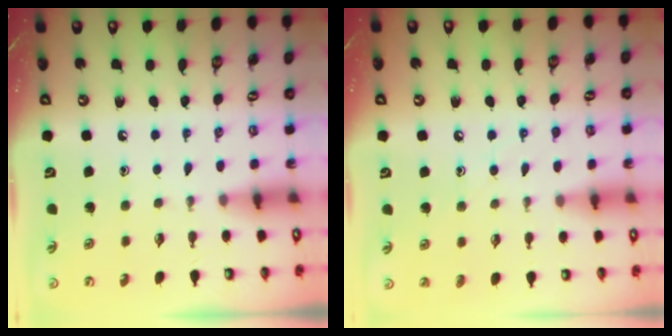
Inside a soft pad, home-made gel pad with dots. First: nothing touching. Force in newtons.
{"total": 7.0, "press": 7.0, "slide": 0.4}